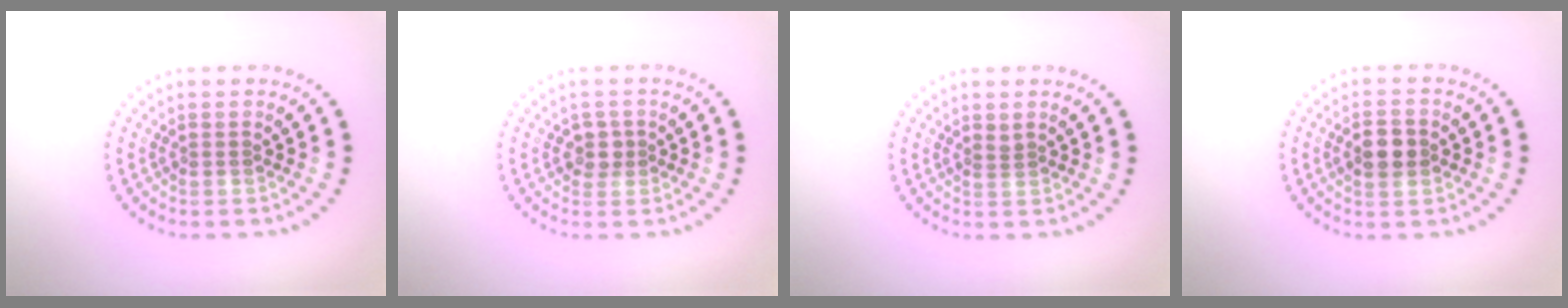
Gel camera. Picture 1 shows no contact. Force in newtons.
{"total": 1.7, "press": 1.4, "slide": 1.0}
{"total": 0.5, "press": 0.2, "slide": 0.5}
{"total": 3.3, "press": 3.3, "slide": 0.1}